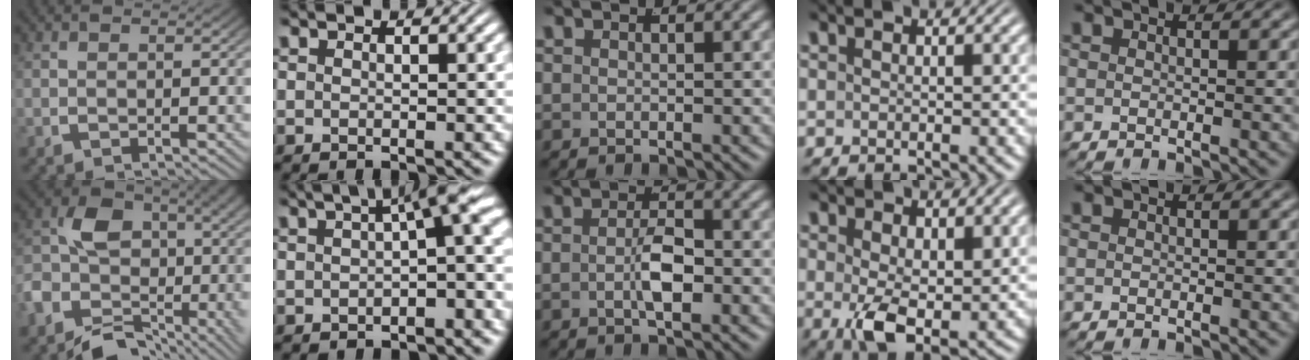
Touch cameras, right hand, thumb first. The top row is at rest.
{"thumb": {"total": 8.0, "force": [-2.7, 5.4, 5.2], "torque": [-0.090, -0.016, -0.050]}, "index": {"total": 6.1, "force": [1.2, 2.1, 5.6], "torque": [-0.065, 0.017, 0.014]}, "middle": {"total": 2.4, "force": [-0.9, 0.5, 2.2], "torque": [-0.042, -0.007, -0.013]}, "ring": {"total": 4.8, "force": [-1.2, 2.3, 4.1], "torque": [-0.076, -0.038, 0.000]}}